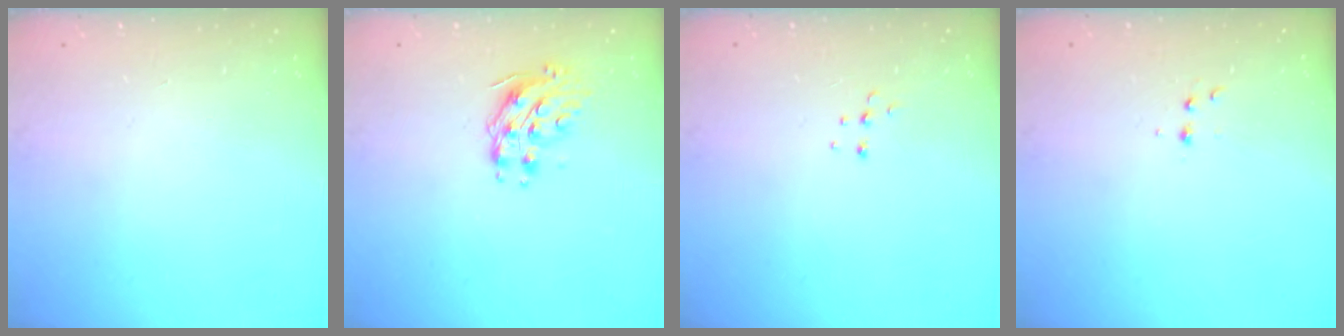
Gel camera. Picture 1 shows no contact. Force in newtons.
{"total": 9.0, "press": 9.0, "slide": 0.4}
{"total": 5.1, "press": 5.0, "slide": 0.4}
{"total": 2.9, "press": 2.7, "slide": 1.1}